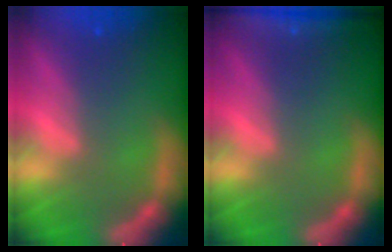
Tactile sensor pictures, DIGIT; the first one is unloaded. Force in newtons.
{"total": 4.4}